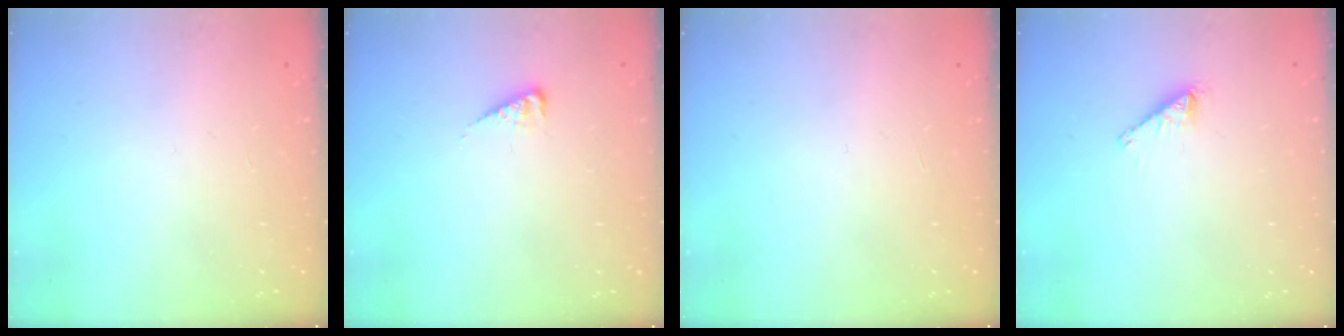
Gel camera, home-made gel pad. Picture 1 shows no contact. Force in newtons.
{"total": 3.8, "press": 3.7, "slide": 0.5}
{"total": 0.0}
{"total": 1.2, "press": 1.2, "slide": 0.1}